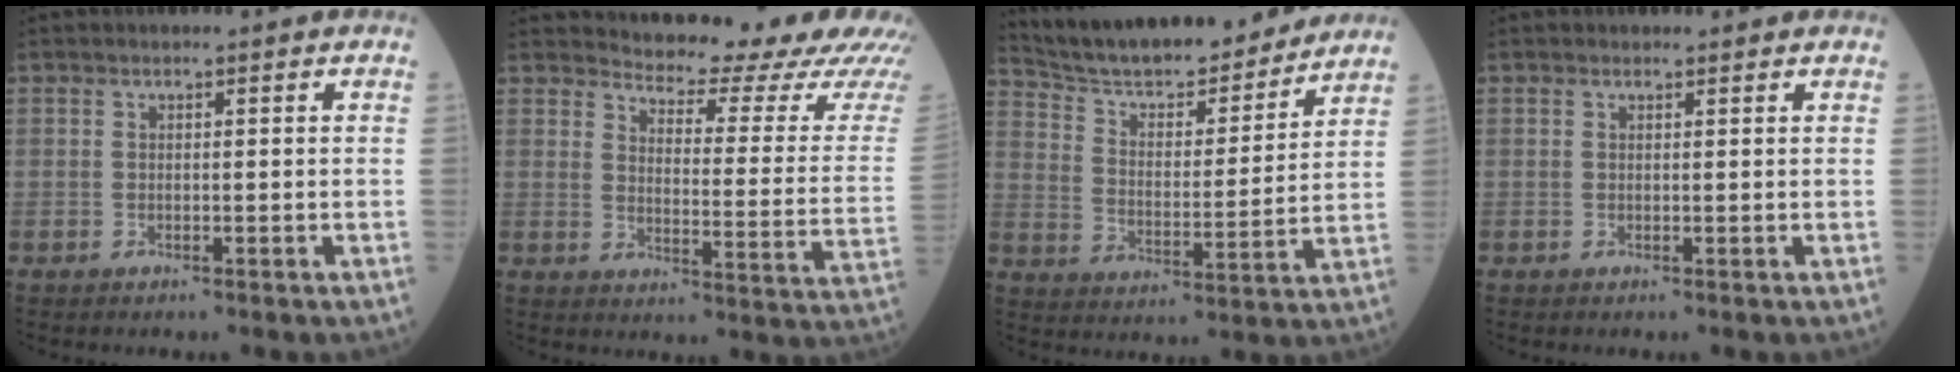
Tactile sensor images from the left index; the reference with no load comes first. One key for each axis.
{"total": 18.1, "fx": 17.5, "fy": 1.7, "fz": 4.4, "tx": -0.049, "ty": -0.102, "tz": 0.188}
{"total": 20.1, "fx": 18.4, "fy": 3.3, "fz": 7.4, "tx": -0.120, "ty": -0.001, "tz": 0.281}
{"total": 0.8, "fx": 0.7, "fy": 0.2, "fz": 0.0, "tx": -0.008, "ty": -0.001, "tz": 0.008}